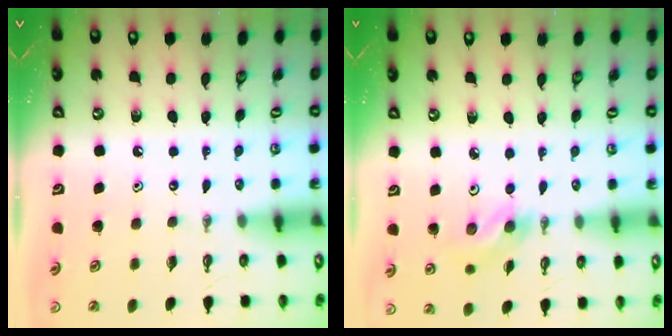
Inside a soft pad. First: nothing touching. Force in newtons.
{"total": 5.9, "press": 5.5, "slide": 2.1}